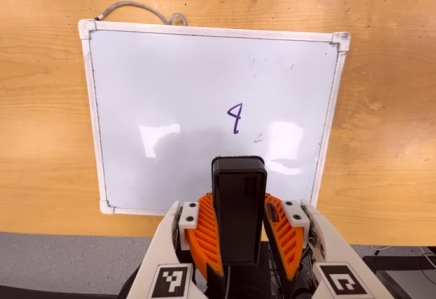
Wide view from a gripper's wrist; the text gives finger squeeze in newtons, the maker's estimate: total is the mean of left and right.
{"total": 6.0, "left": 5.2, "right": 6.7}